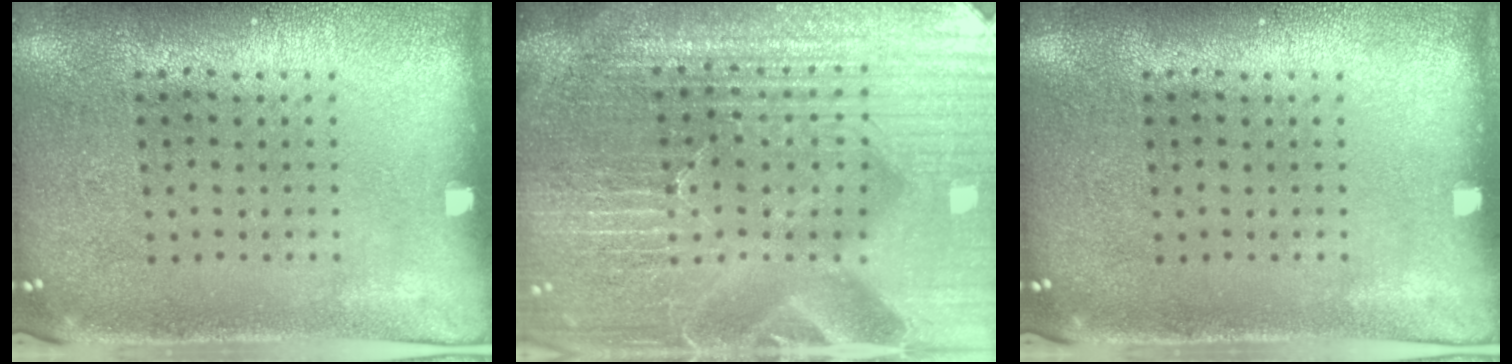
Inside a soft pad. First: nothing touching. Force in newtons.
{"total": 6.5, "press": 5.8, "slide": 3.0}
{"total": 0.0}